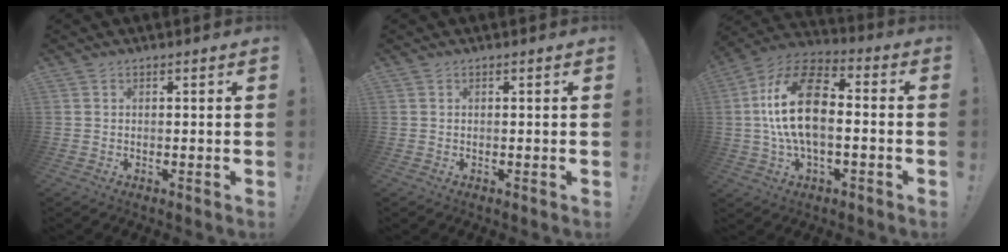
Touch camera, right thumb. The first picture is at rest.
{"total": 0.0}
{"total": 19.6, "force": [0.1, 11.5, 15.8], "torque": [-0.286, 0.019, 0.004]}